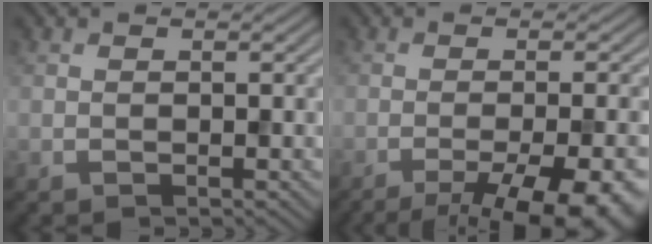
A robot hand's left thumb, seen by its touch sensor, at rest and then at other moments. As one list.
[{"total": 12.6, "force": [-7.4, 3.7, 9.5], "torque": [-0.113, -0.009, -0.082]}]